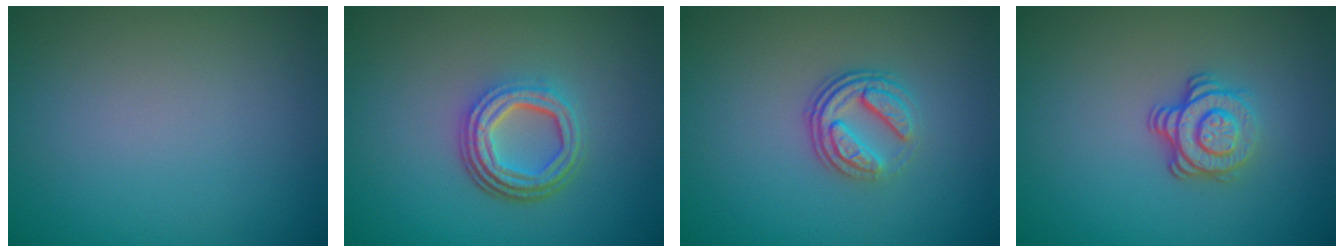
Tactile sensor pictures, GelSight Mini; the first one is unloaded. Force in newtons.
{"total": 4.5, "press": 3.3, "slide": 3.1}
{"total": 3.5, "press": 2.4, "slide": 2.5}
{"total": 3.6, "press": 2.6, "slide": 2.5}